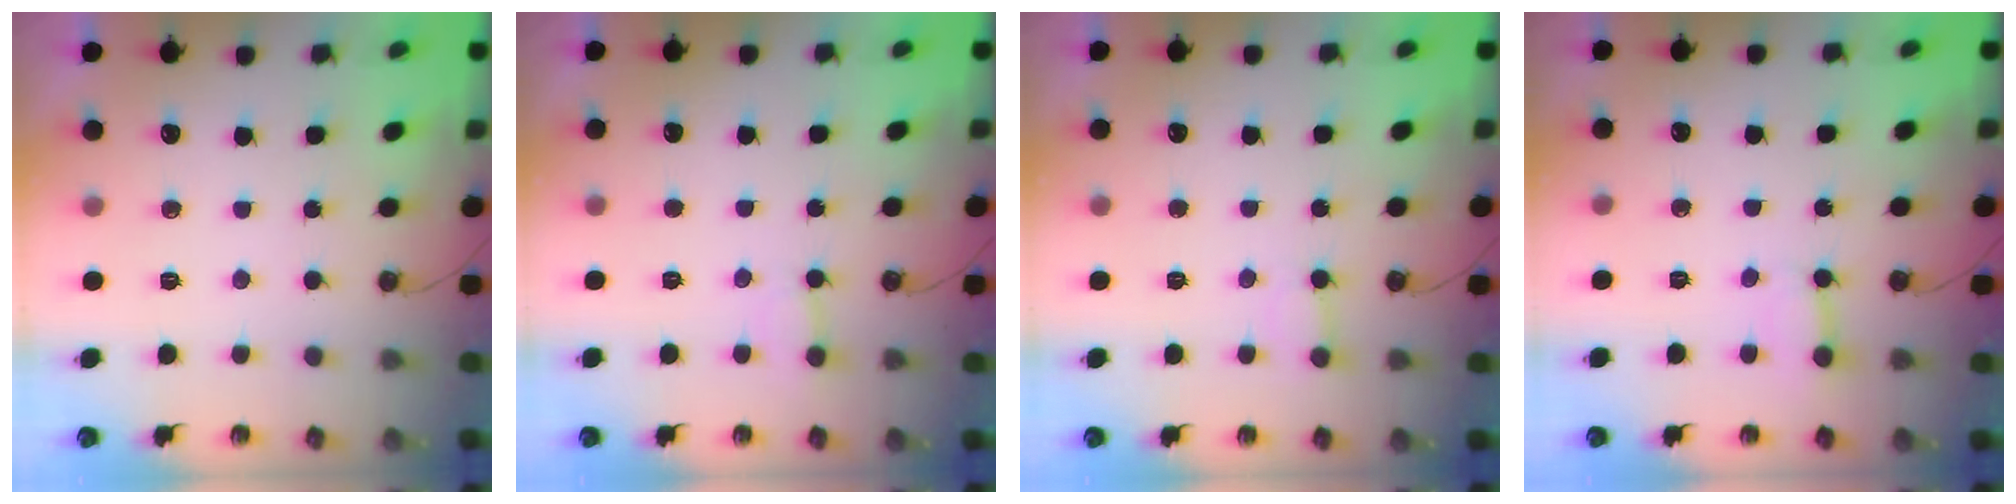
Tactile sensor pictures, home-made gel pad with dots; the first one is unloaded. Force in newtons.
{"total": 3.8, "press": 3.8, "slide": 0.4}
{"total": 3.1, "press": 3.1, "slide": 0.6}
{"total": 3.0, "press": 3.0, "slide": 0.2}